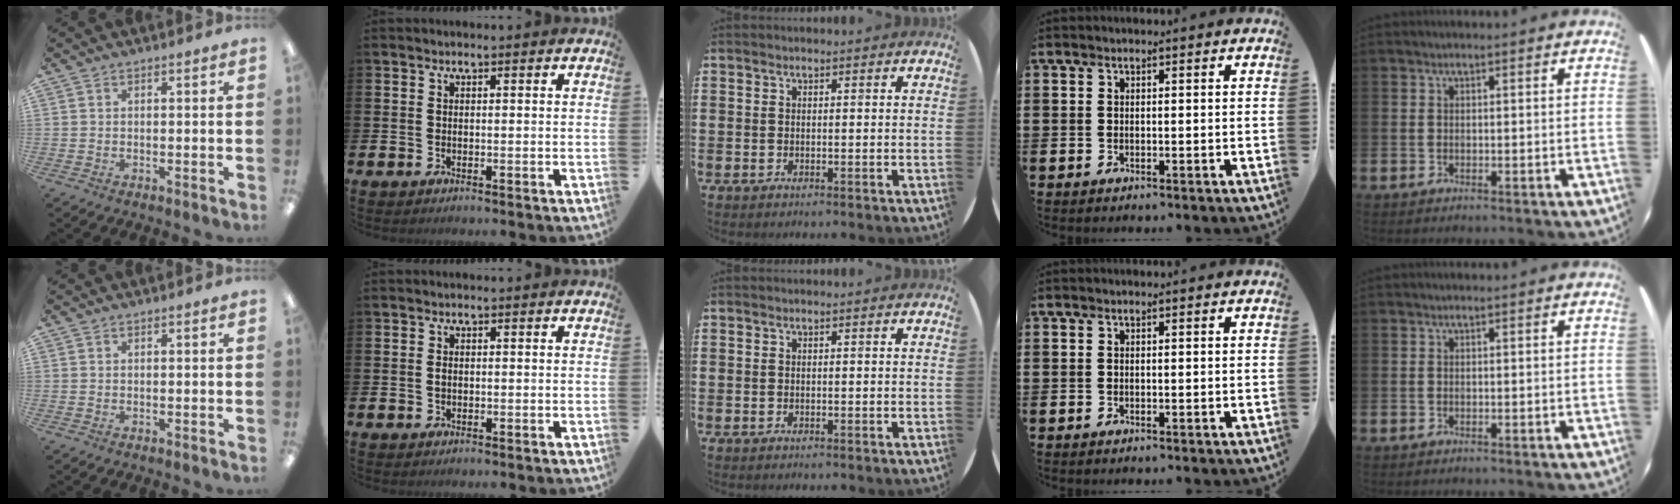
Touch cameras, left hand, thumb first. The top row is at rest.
{"index": {"total": 0.8, "force": [0.0, 0.6, 0.5], "torque": [-0.006, 0.002, -0.004]}}